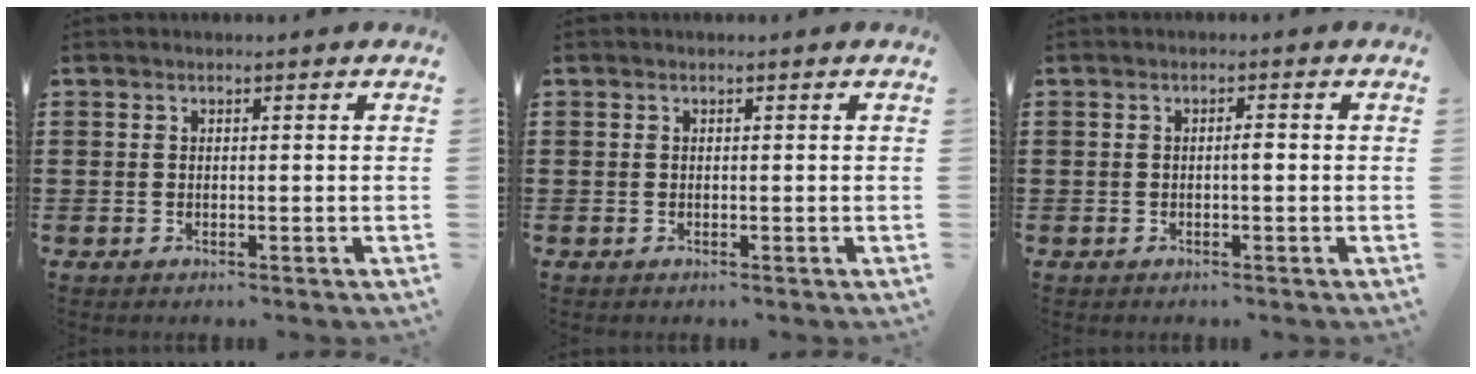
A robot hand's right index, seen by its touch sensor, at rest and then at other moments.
{"total": 0.0}
{"total": 1.2, "force": [-0.2, 0.2, 1.2], "torque": [-0.023, 0.000, -0.004]}